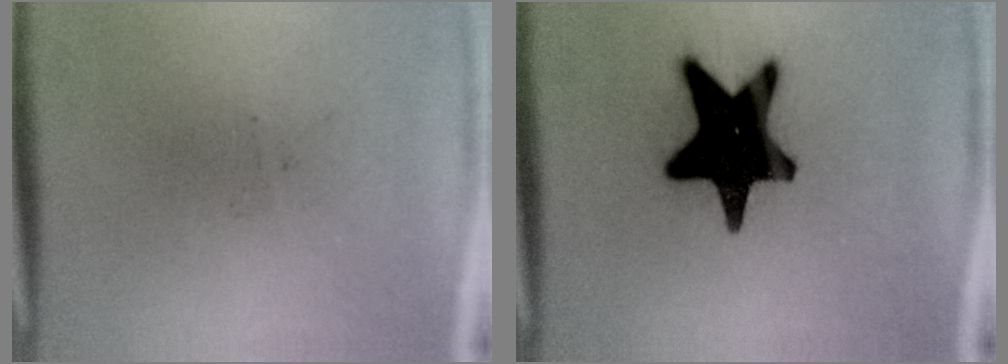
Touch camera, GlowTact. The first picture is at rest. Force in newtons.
{"total": 19.5}